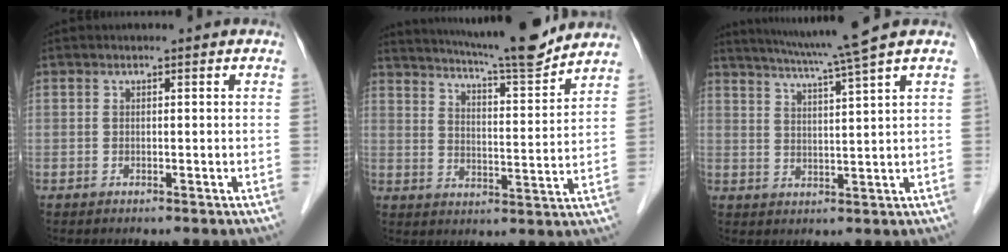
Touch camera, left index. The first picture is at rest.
{"total": 15.2, "force": [13.9, 0.2, 6.2], "torque": [-0.107, -0.013, 0.197]}
{"total": 8.9, "force": [7.1, -2.3, 4.8], "torque": [-0.086, -0.003, 0.111]}